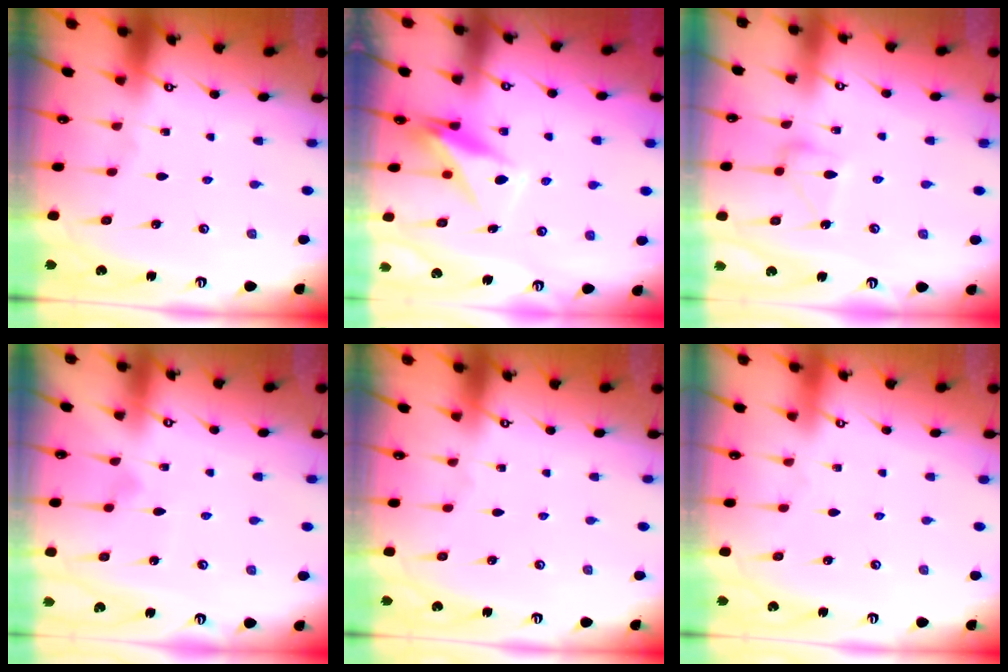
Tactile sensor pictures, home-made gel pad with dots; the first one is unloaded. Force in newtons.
{"total": 10.0, "press": 9.9, "slide": 1.7}
{"total": 10.3, "press": 10.3, "slide": 0.5}
{"total": 5.9, "press": 5.9, "slide": 0.4}
{"total": 0.0}
{"total": 3.9, "press": 3.9, "slide": 0.1}